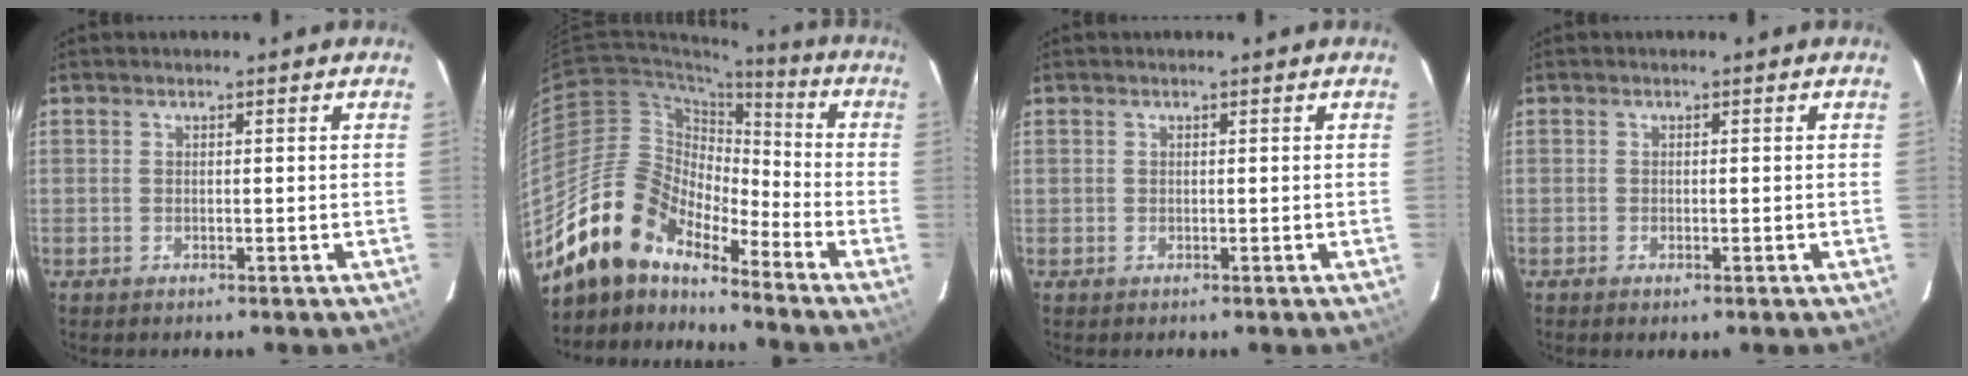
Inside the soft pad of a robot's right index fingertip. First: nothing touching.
{"total": 15.6, "force": [-13.6, 5.5, 5.4], "torque": [-0.098, 0.013, -0.257]}
{"total": 0.0}
{"total": 0.9, "force": [-0.6, 0.4, 0.6], "torque": [-0.012, -0.003, -0.010]}